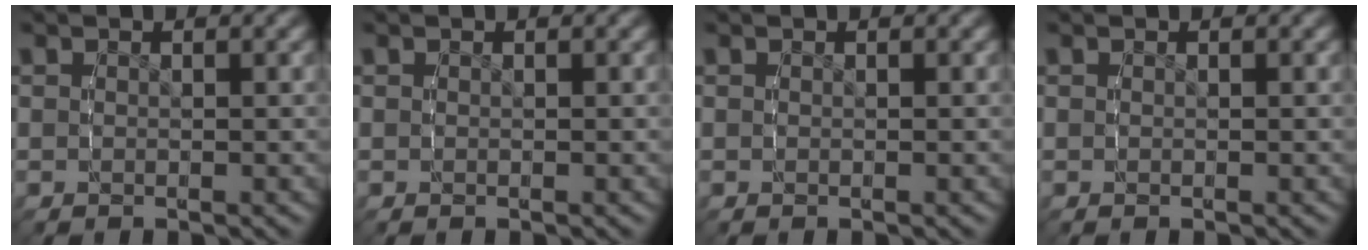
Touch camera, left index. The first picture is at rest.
{"total": 0.0}
{"total": 0.0}
{"total": 0.0}